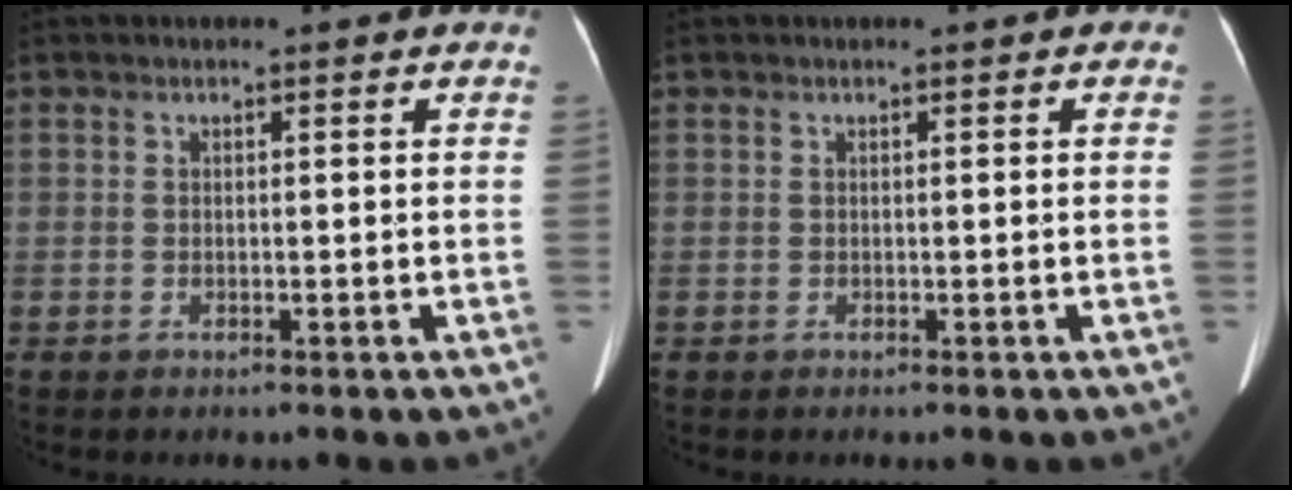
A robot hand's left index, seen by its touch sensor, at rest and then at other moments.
{"total": 0.0}